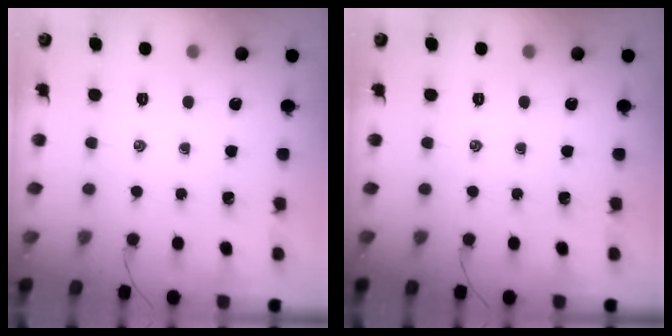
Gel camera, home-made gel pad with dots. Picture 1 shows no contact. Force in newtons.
{"total": 0.0}